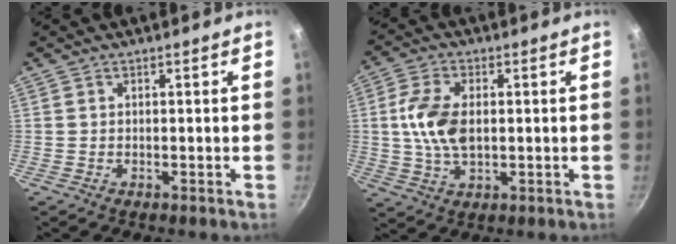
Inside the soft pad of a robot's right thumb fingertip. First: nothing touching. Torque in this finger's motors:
{"motor_torque": [1.02, 1.35, 1.23, 0.27, 0.18]}